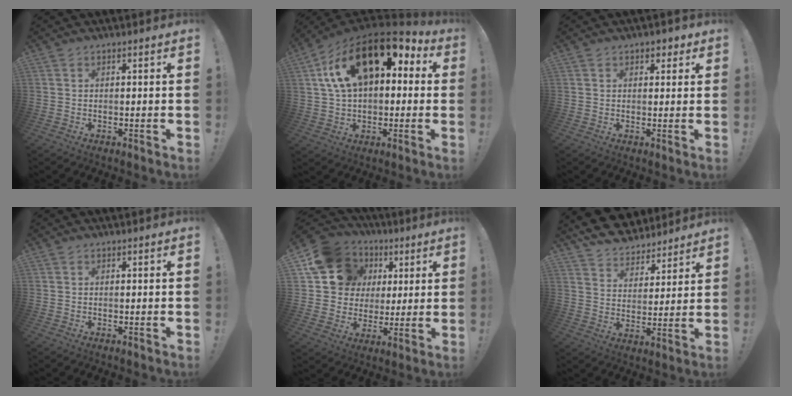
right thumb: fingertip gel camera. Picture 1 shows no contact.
{"total": 20.7, "force": [8.9, 11.1, 15.0], "torque": [-0.242, -0.039, 0.161]}
{"total": 2.6, "force": [1.3, 1.9, 1.3], "torque": [-0.005, -0.003, 0.019]}
{"total": 0.0}
{"total": 15.5, "force": [6.3, 13.0, 5.4], "torque": [-0.079, -0.029, 0.142]}
{"total": 9.2, "force": [8.0, 4.3, 1.5], "torque": [-0.037, -0.067, 0.153]}